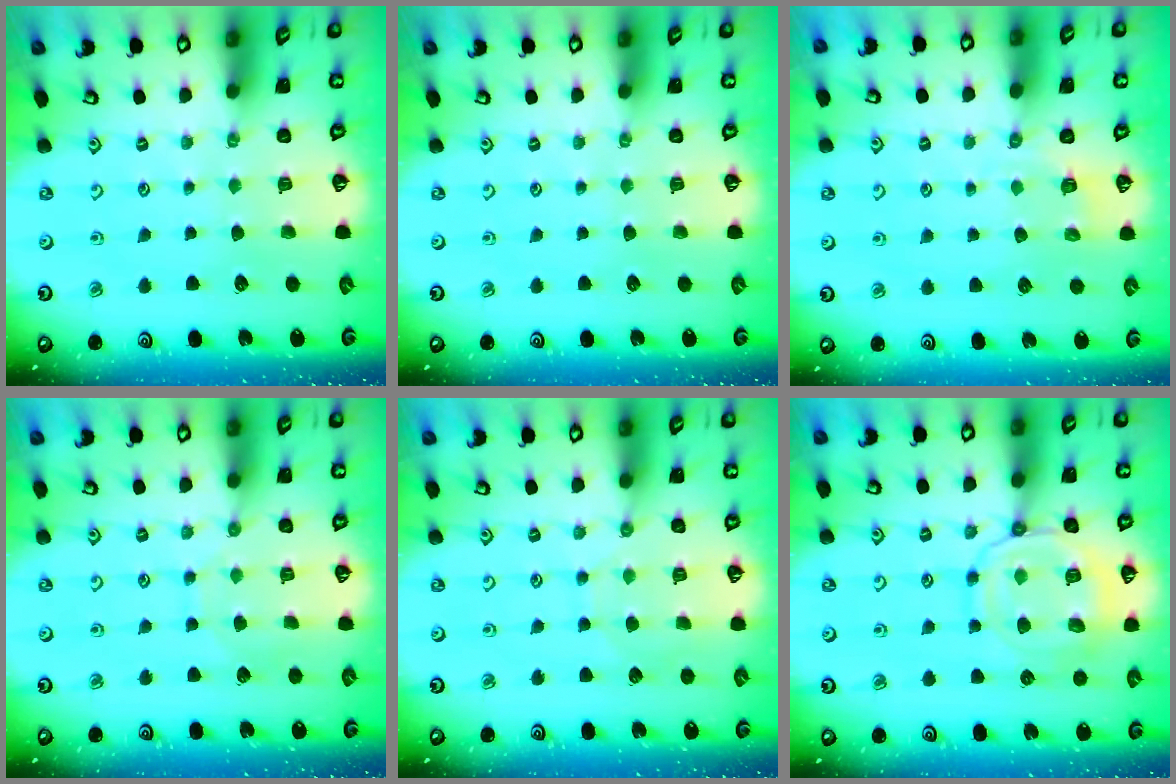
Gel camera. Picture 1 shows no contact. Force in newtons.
{"total": 0.0}
{"total": 2.1, "press": 1.0, "slide": 1.9}
{"total": 5.1, "press": 5.1, "slide": 0.4}
{"total": 5.9, "press": 5.9, "slide": 0.7}
{"total": 13.7, "press": 13.7, "slide": 1.1}